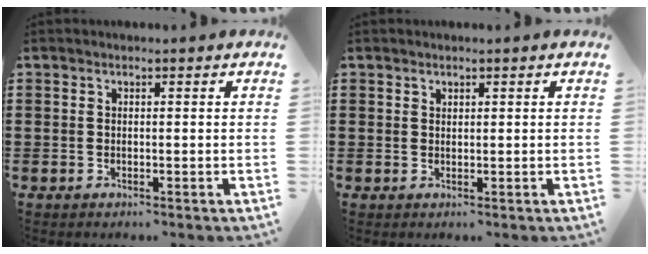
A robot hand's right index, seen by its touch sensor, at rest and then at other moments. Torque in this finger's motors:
{"motor_torque": [-0.33, 0.09, -0.05, -0.01]}